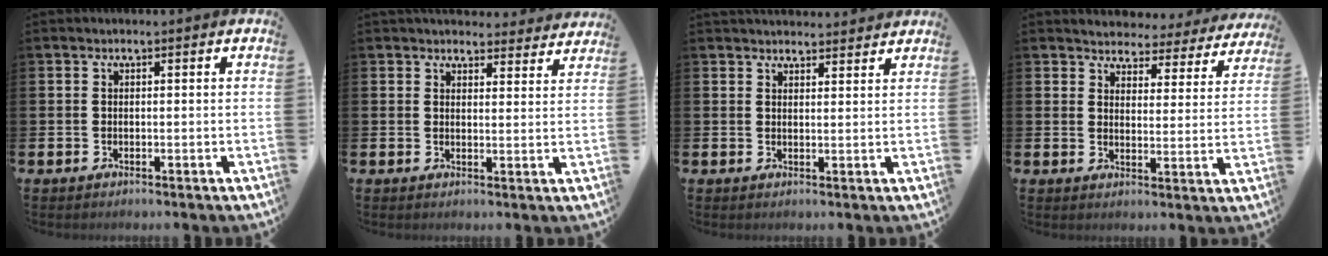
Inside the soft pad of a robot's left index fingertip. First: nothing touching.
{"total": 4.2, "force": [4.0, 1.1, 0.1], "torque": [0.010, -0.027, 0.069]}
{"total": 2.9, "force": [2.8, 0.5, 0.0], "torque": [0.009, -0.019, 0.049]}
{"total": 3.5, "force": [3.4, 0.9, -0.1], "torque": [-0.013, -0.032, 0.053]}